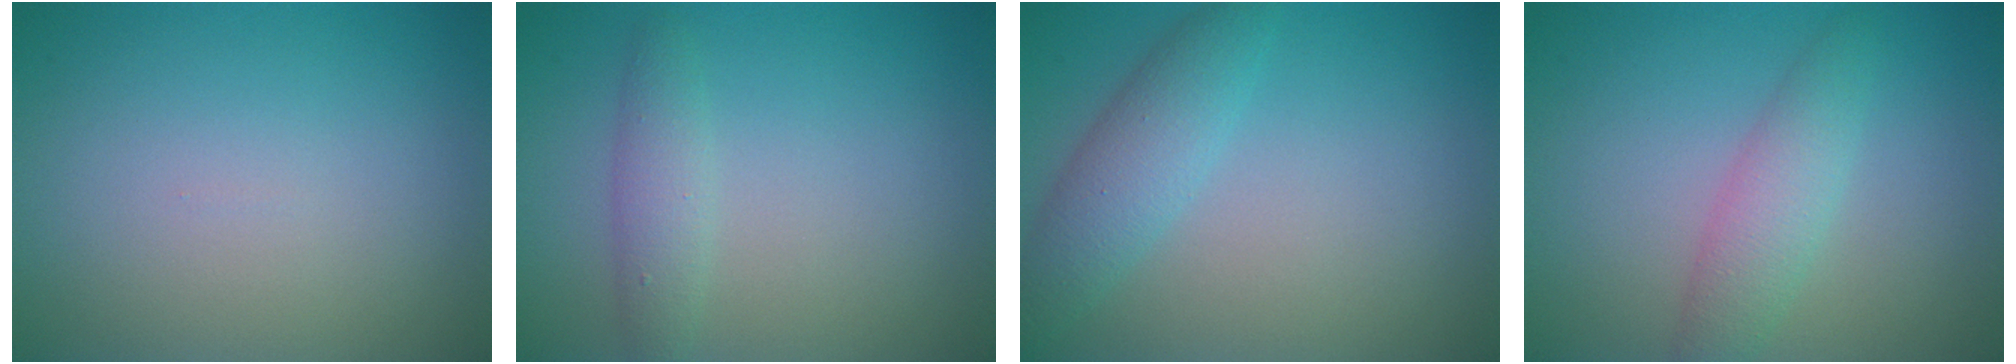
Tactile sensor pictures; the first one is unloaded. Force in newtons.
{"total": 1.9, "press": 1.9, "slide": 0.1}
{"total": 3.3, "press": 3.3, "slide": 0.1}
{"total": 2.9, "press": 2.9, "slide": 0.0}